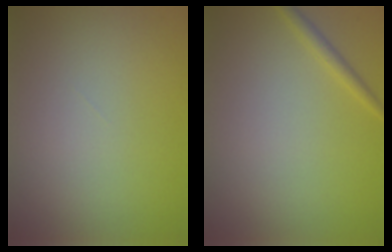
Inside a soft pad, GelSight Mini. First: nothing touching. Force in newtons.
{"total": 1.1, "press": 1.1, "slide": 0.0}